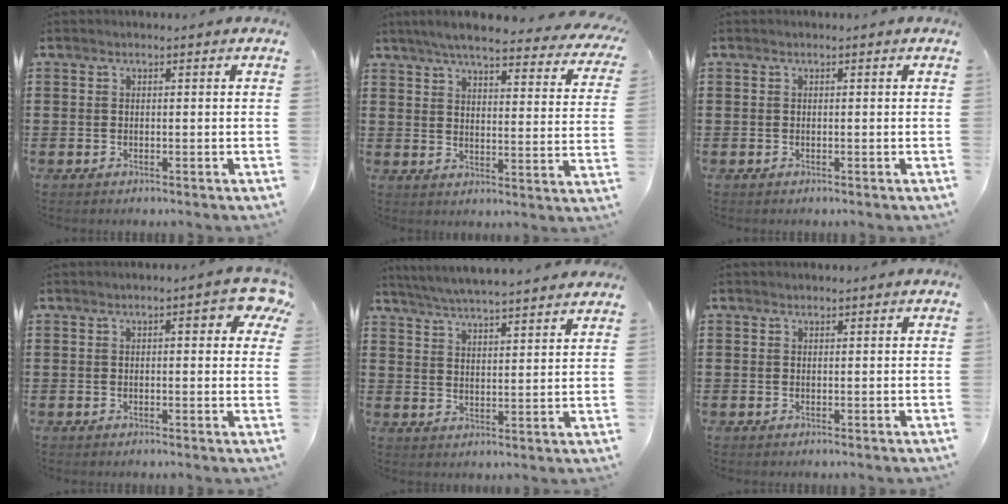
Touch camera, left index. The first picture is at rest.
{"total": 6.0, "force": [5.2, 0.0, 2.8], "torque": [-0.076, -0.027, 0.089]}
{"total": 0.0}
{"total": 4.1, "force": [1.4, 1.1, 3.7], "torque": [-0.050, -0.002, 0.016]}
{"total": 5.2, "force": [5.1, -0.5, 1.1], "torque": [-0.043, -0.026, 0.088]}
{"total": 0.0}